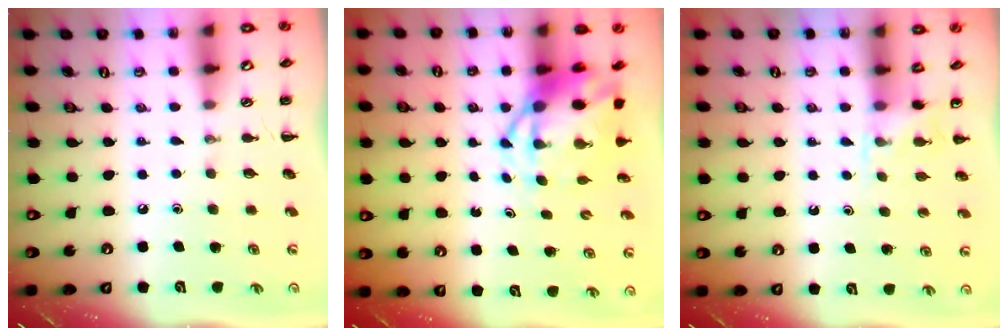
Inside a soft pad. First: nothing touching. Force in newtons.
{"total": 7.8, "press": 7.5, "slide": 2.1}
{"total": 4.3, "press": 4.1, "slide": 1.2}